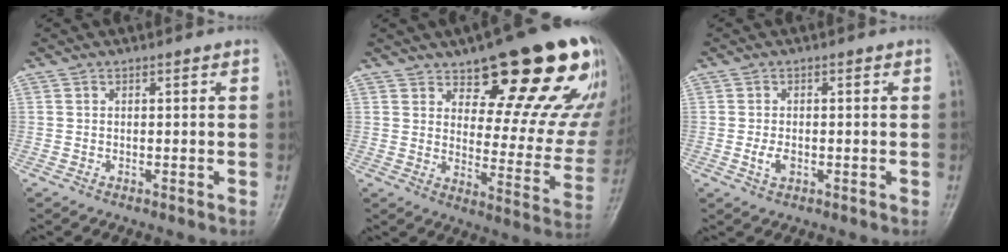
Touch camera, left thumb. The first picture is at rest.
{"total": 24.1, "force": [15.3, 8.3, 16.7], "torque": [-0.164, -0.086, 0.209]}
{"total": 2.7, "force": [-0.6, 1.7, 2.0], "torque": [-0.035, 0.000, -0.013]}